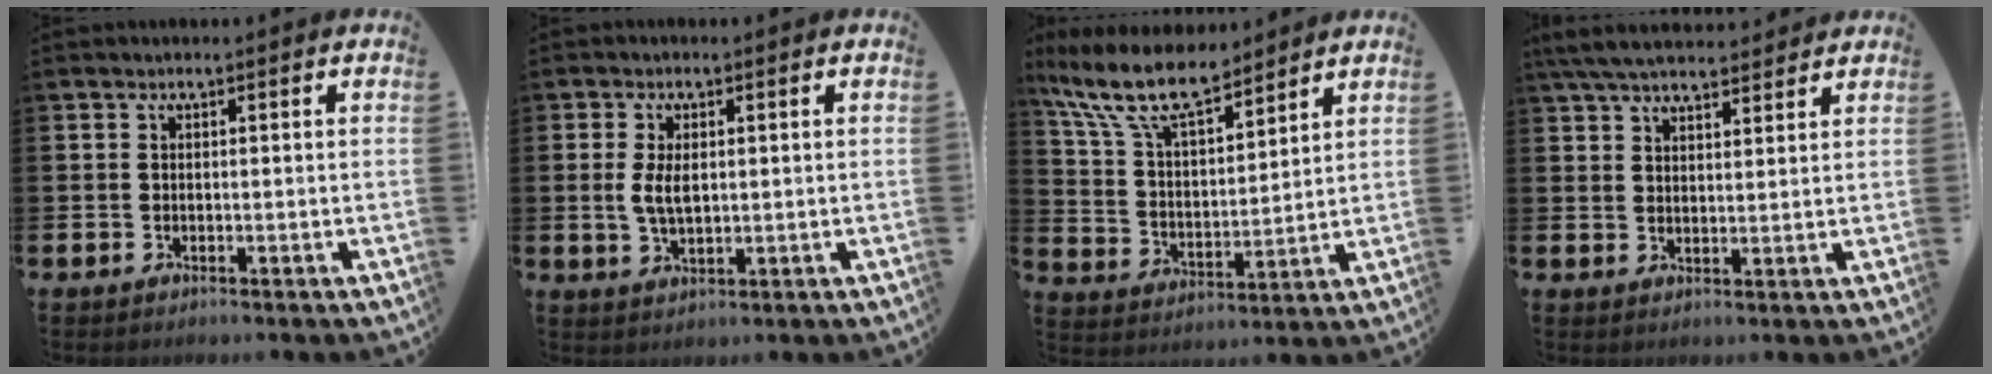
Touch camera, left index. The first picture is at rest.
{"total": 4.0, "force": [0.9, 2.1, 3.3], "torque": [-0.052, 0.001, 0.010]}
{"total": 10.7, "force": [8.9, 3.0, 5.1], "torque": [-0.134, -0.043, 0.160]}
{"total": 5.6, "force": [5.2, 1.1, 1.5], "torque": [-0.049, -0.016, 0.097]}